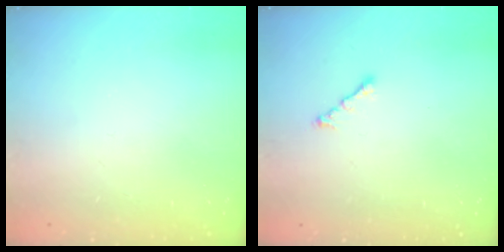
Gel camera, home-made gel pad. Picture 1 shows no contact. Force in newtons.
{"total": 2.3, "press": 2.2, "slide": 0.7}